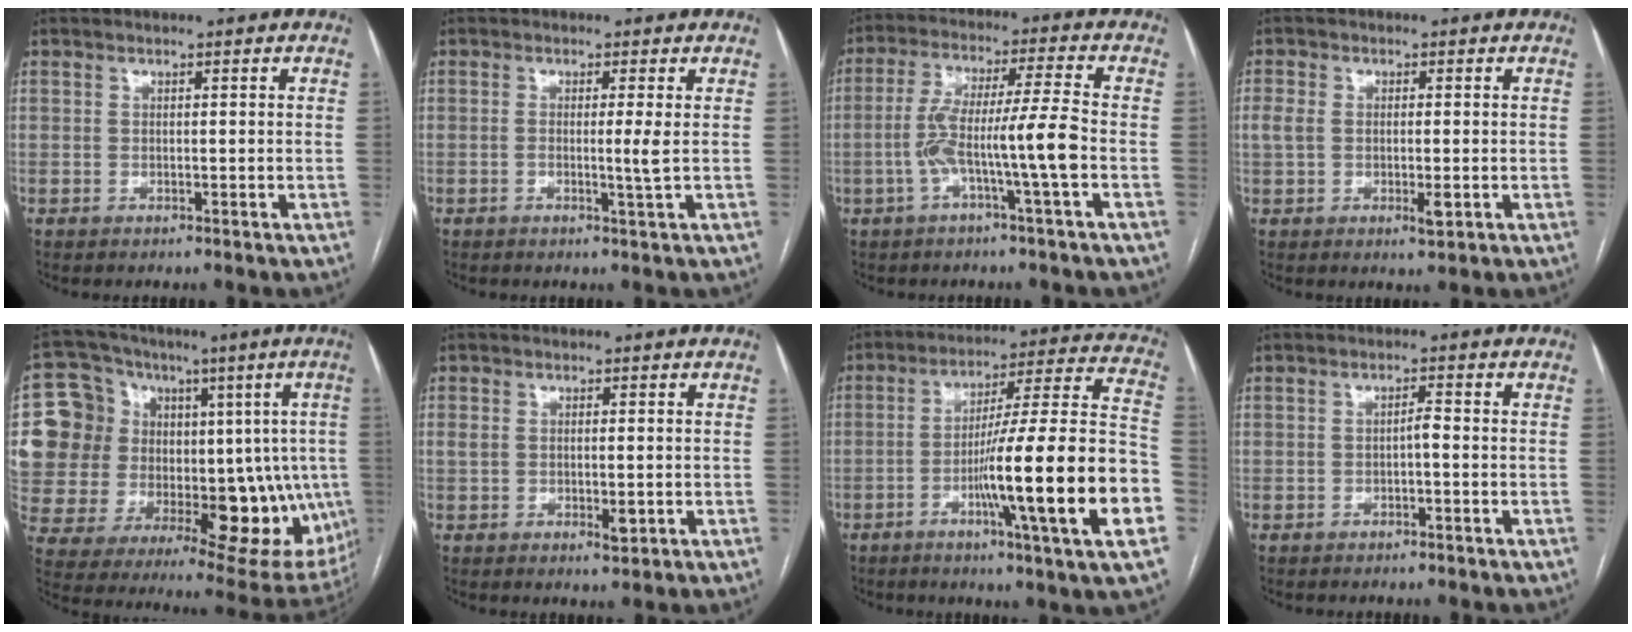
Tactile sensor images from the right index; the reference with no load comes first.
{"total": 2.1, "force": [-0.1, -0.7, 2.0], "torque": [-0.032, -0.005, -0.003]}
{"total": 9.7, "force": [-2.8, -0.7, 9.2], "torque": [-0.182, 0.016, -0.052]}
{"total": 4.7, "force": [-0.5, 2.3, 4.1], "torque": [-0.083, 0.003, -0.005]}
{"total": 26.0, "force": [-0.4, 15.8, 20.7], "torque": [-0.319, 0.060, 0.013]}
{"total": 3.4, "force": [-0.2, 1.7, 3.0], "torque": [-0.056, 0.003, 0.004]}
{"total": 22.4, "force": [-6.7, -0.7, 21.3], "torque": [-0.285, -0.002, -0.110]}
{"total": 1.5, "force": [-0.5, 0.3, 1.4], "torque": [-0.020, 0.003, -0.009]}